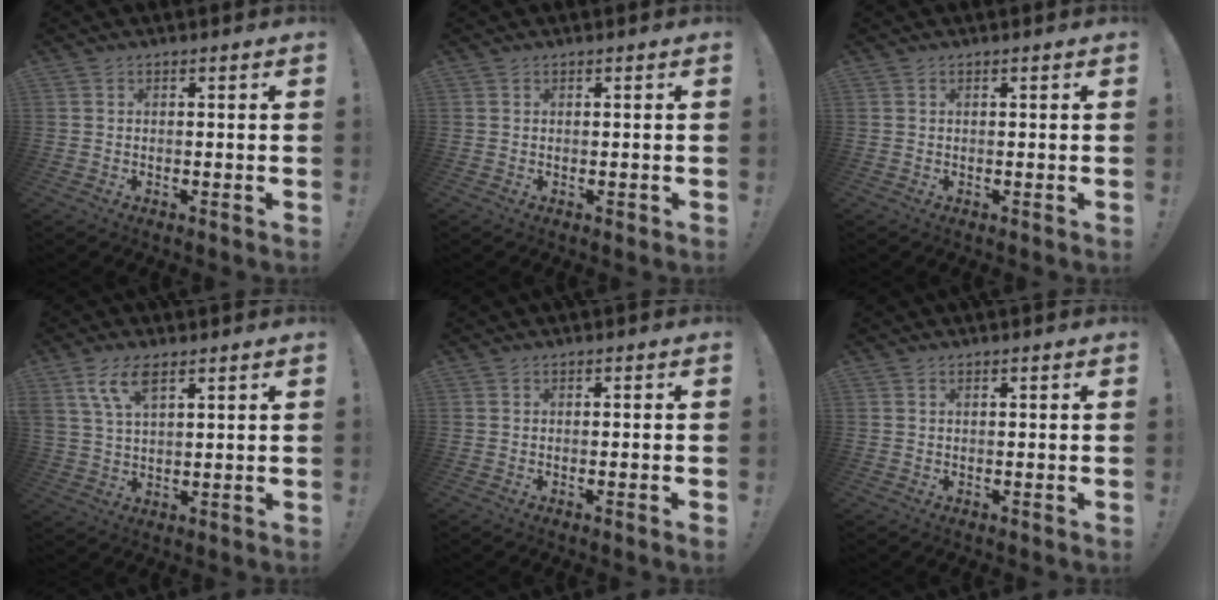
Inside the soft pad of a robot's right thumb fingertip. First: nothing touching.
{"total": 0.7, "force": [0.1, 0.6, 0.3], "torque": [-0.011, 0.003, 0.004]}
{"total": 0.0}
{"total": 7.9, "force": [4.6, 3.1, 5.7], "torque": [-0.115, -0.006, 0.087]}
{"total": 1.0, "force": [-0.6, -0.3, 0.7], "torque": [-0.017, 0.000, -0.010]}
{"total": 0.0}